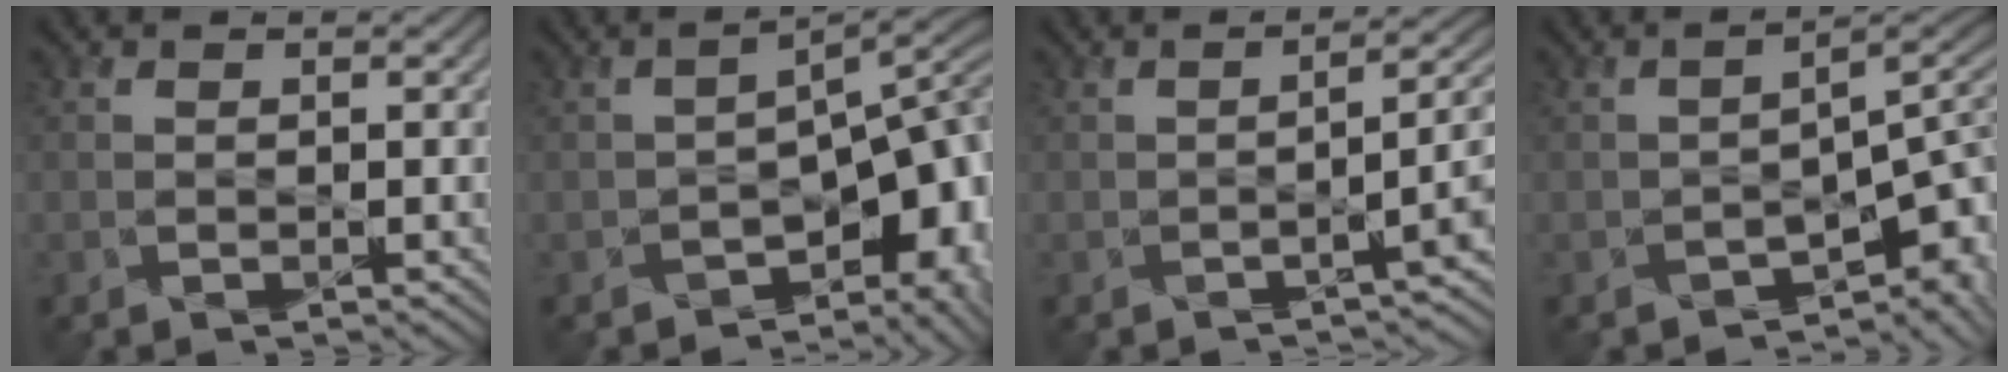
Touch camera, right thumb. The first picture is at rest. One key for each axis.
{"total": 9.0, "fx": -5.3, "fy": 3.8, "fz": 6.2, "tx": -0.076, "ty": -0.014, "tz": -0.072}
{"total": 4.6, "fx": -1.0, "fy": 1.4, "fz": 4.3, "tx": -0.057, "ty": 0.003, "tz": -0.015}
{"total": 6.2, "fx": -3.9, "fy": 2.2, "fz": 4.2, "tx": -0.057, "ty": -0.017, "tz": -0.050}